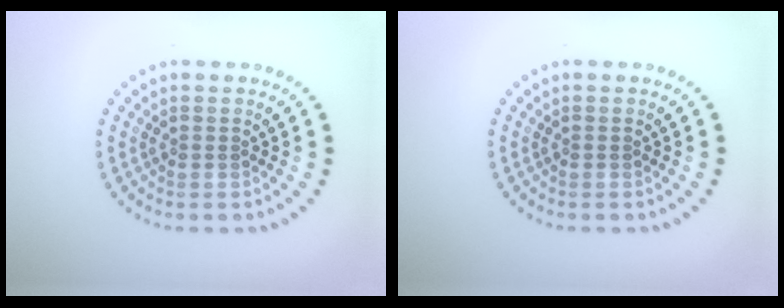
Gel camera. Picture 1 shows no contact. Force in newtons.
{"total": 0.0}